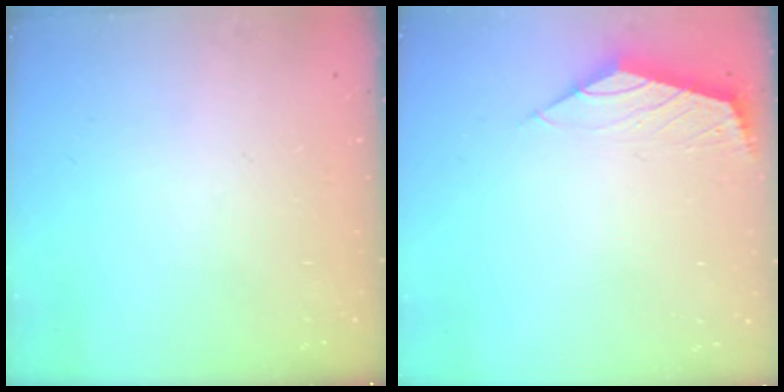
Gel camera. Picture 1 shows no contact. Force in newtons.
{"total": 2.3, "press": 2.2, "slide": 0.6}